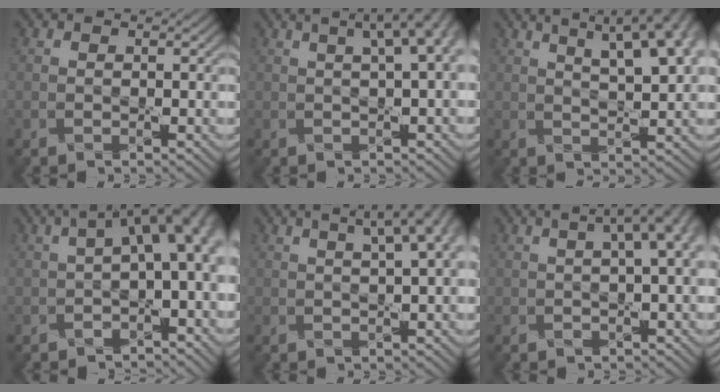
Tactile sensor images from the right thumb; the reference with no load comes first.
{"total": 8.2, "force": [2.8, 2.8, 7.2], "torque": [-0.063, 0.041, 0.017]}
{"total": 13.4, "force": [7.2, 4.6, 10.3], "torque": [-0.144, 0.029, 0.090]}
{"total": 9.4, "force": [0.8, 4.2, 8.4], "torque": [-0.115, 0.008, 0.014]}
{"total": 8.3, "force": [3.6, 2.6, 7.1], "torque": [-0.061, 0.041, 0.027]}
{"total": 6.4, "force": [1.4, 2.0, 6.0], "torque": [-0.065, 0.023, 0.017]}